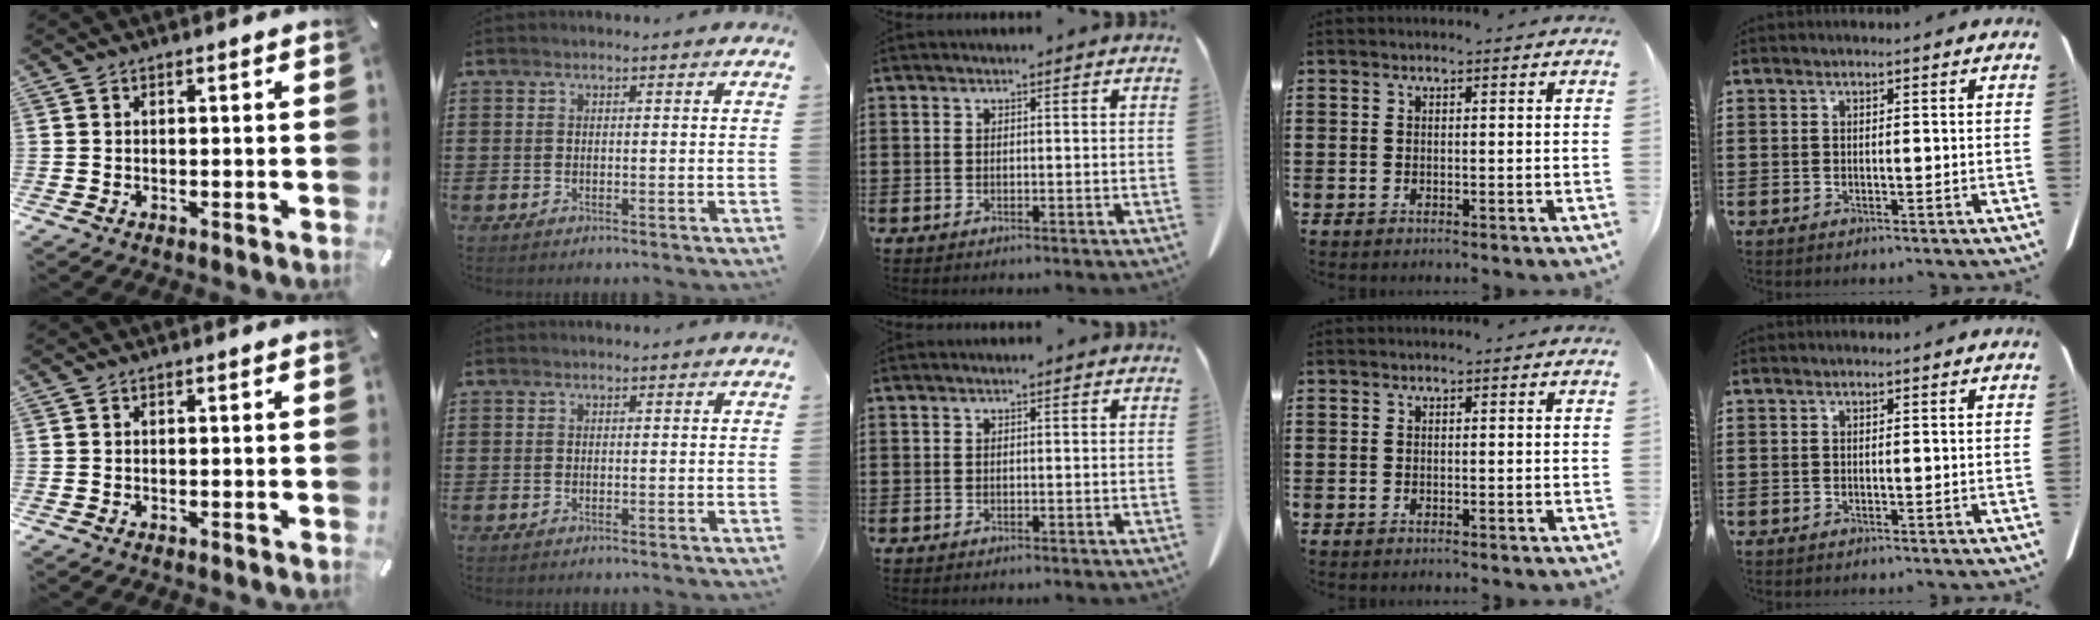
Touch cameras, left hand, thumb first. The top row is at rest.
{}